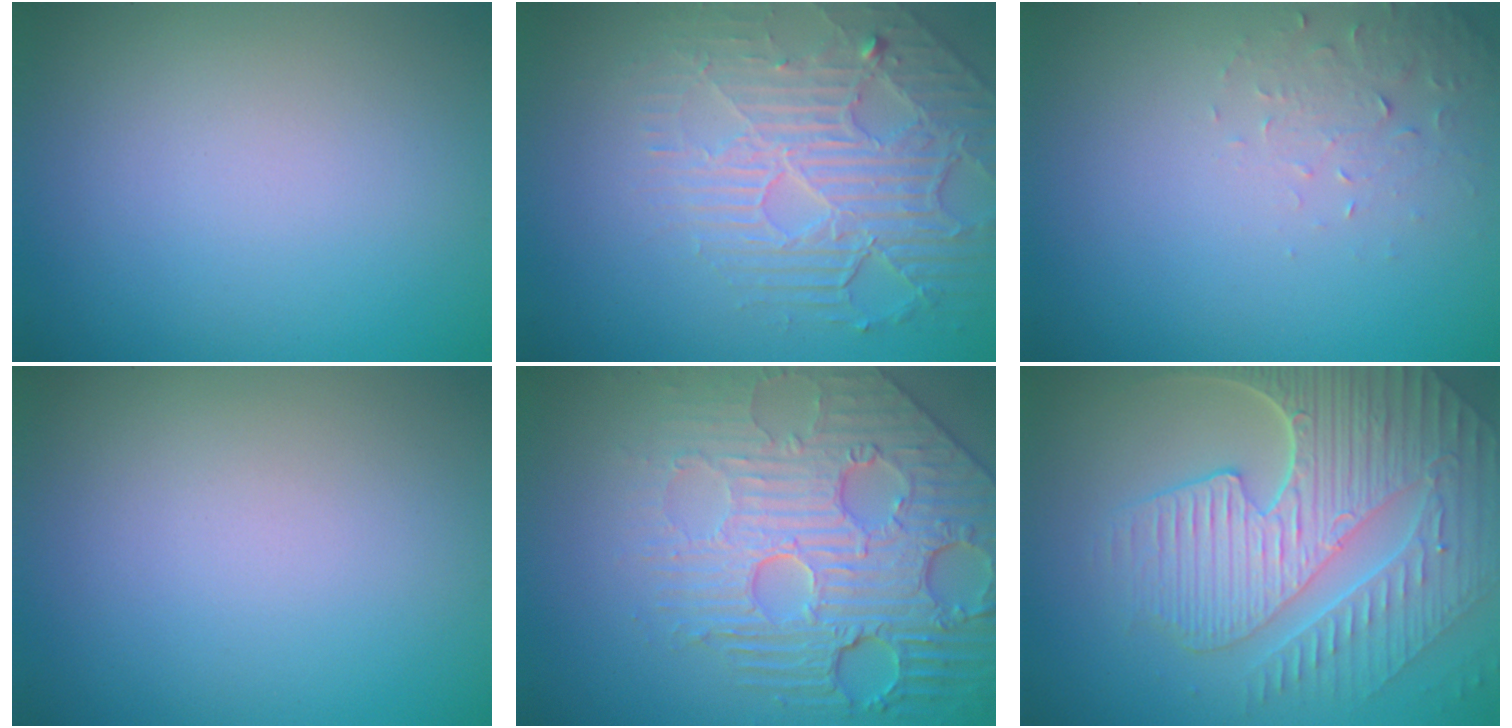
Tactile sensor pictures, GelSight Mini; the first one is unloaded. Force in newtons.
{"total": 4.5, "press": 4.2, "slide": 1.7}
{"total": 1.9, "press": 1.8, "slide": 0.4}
{"total": 0.0}
{"total": 8.2, "press": 6.0, "slide": 5.6}
{"total": 9.4, "press": 6.4, "slide": 6.9}